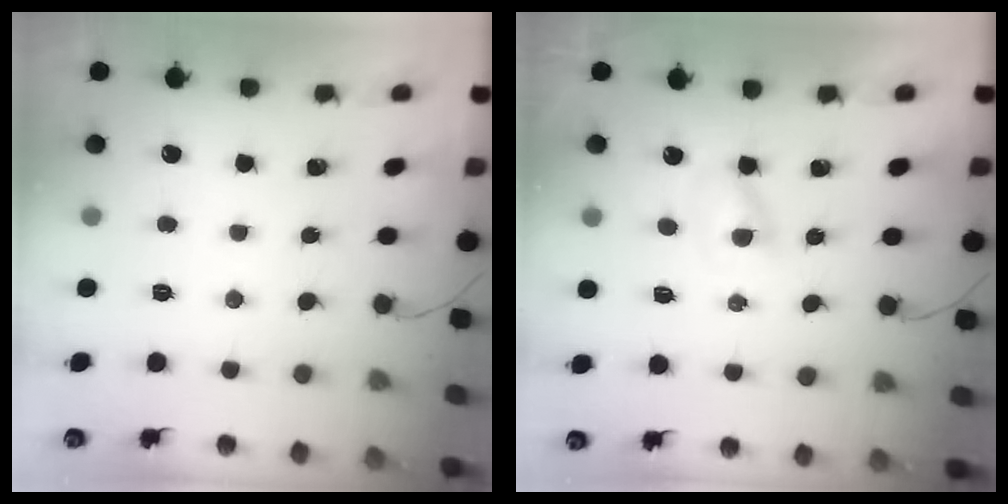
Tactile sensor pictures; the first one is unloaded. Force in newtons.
{"total": 2.0, "press": 1.8, "slide": 0.9}